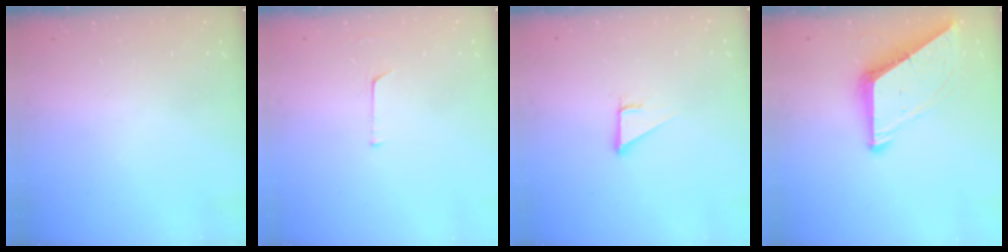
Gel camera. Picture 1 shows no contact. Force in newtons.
{"total": 4.6, "press": 4.6, "slide": 0.3}
{"total": 2.9, "press": 2.9, "slide": 0.1}
{"total": 8.6, "press": 8.6, "slide": 0.9}